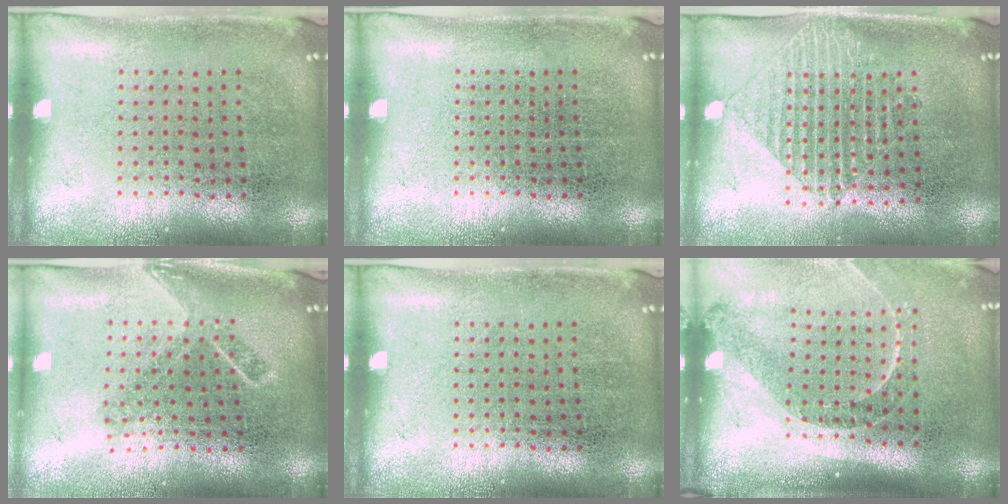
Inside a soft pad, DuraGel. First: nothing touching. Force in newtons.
{"total": 0.0}
{"total": 1.3, "press": 1.1, "slide": 0.6}
{"total": 1.8, "press": 1.4, "slide": 1.2}
{"total": 0.0}
{"total": 1.4, "press": 1.3, "slide": 0.7}